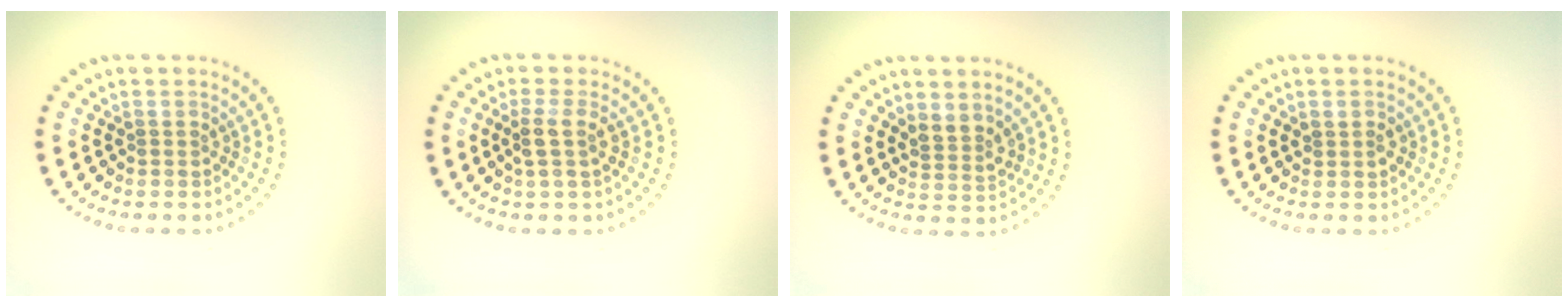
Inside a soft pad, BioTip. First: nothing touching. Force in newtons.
{"total": 2.1, "press": 1.7, "slide": 1.2}
{"total": 1.9, "press": 1.4, "slide": 1.3}
{"total": 1.1, "press": 1.0, "slide": 0.4}